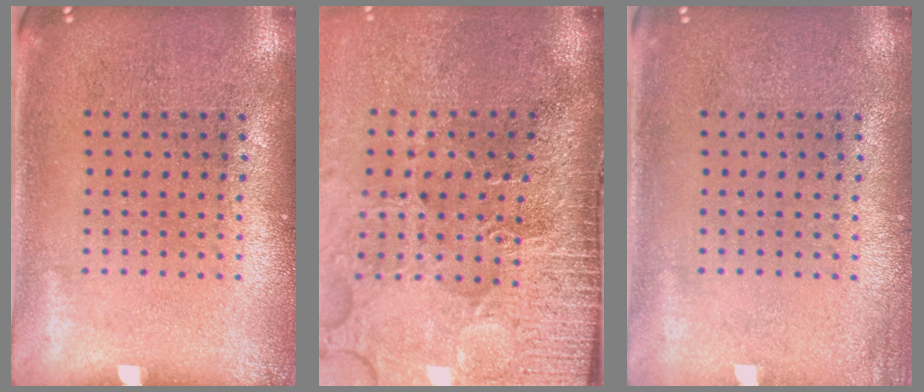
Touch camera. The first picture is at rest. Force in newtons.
{"total": 5.0, "press": 4.0, "slide": 3.0}
{"total": 0.9, "press": 0.9, "slide": 0.1}